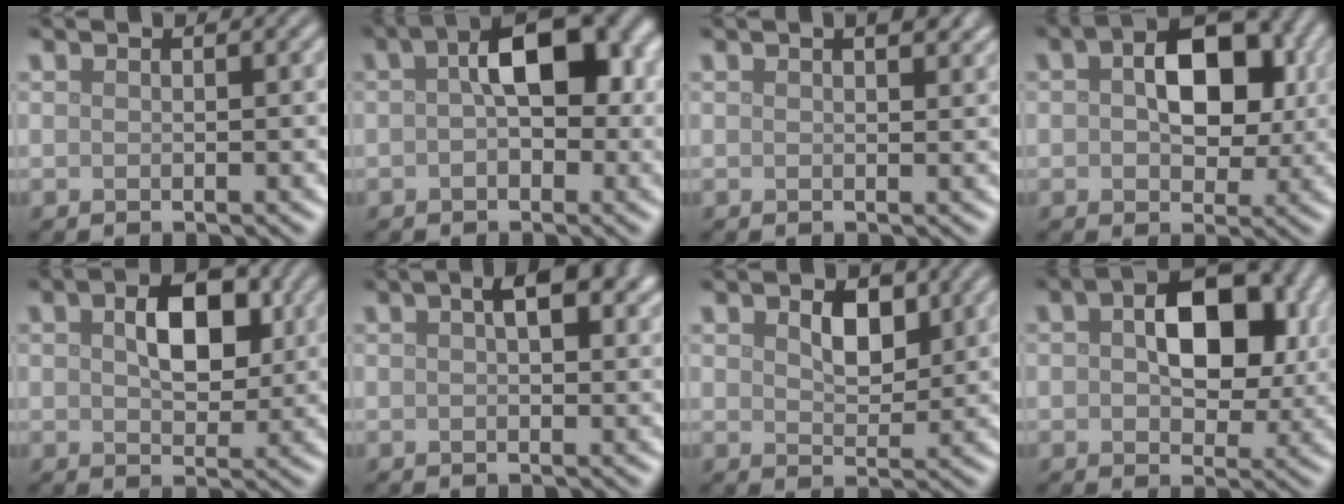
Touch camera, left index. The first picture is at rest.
{"total": 7.7, "force": [1.0, 4.2, 6.4], "torque": [-0.073, 0.020, 0.002]}
{"total": 1.7, "force": [1.1, 0.5, 1.2], "torque": [-0.010, 0.000, 0.018]}
{"total": 8.1, "force": [1.5, 5.0, 6.2], "torque": [-0.084, 0.009, 0.014]}
{"total": 5.5, "force": [1.2, 3.3, 4.2], "torque": [-0.071, 0.003, 0.015]}
{"total": 3.8, "force": [1.4, 1.8, 3.1], "torque": [-0.040, 0.008, 0.017]}
{"total": 2.8, "force": [1.1, 1.7, 1.9], "torque": [-0.037, -0.002, 0.018]}
{"total": 9.2, "force": [1.8, 5.6, 7.1], "torque": [-0.096, 0.009, 0.020]}